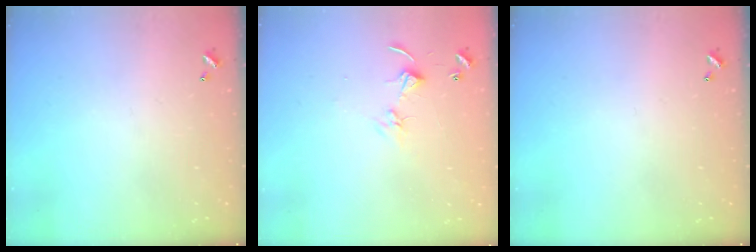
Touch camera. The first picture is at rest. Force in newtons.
{"total": 4.2, "press": 4.2, "slide": 0.5}
{"total": 0.0}